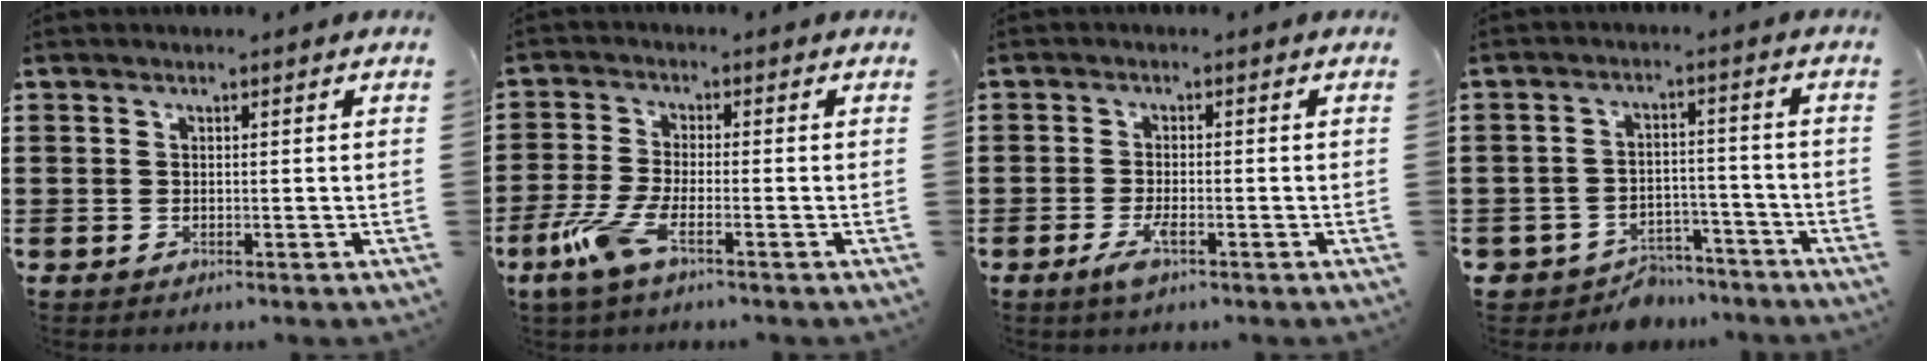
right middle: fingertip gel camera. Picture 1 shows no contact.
{"total": 6.2, "force": [-3.2, 1.7, 5.1], "torque": [-0.131, -0.018, -0.065]}
{"total": 3.4, "force": [-1.6, 0.9, 2.9], "torque": [-0.060, -0.003, -0.033]}
{"total": 5.8, "force": [-5.5, 1.7, 0.5], "torque": [-0.014, 0.016, -0.112]}